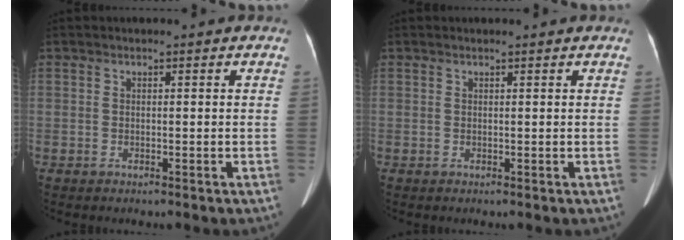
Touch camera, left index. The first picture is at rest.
{"total": 1.3, "force": [1.2, 0.1, 0.3], "torque": [-0.011, 0.011, 0.019]}